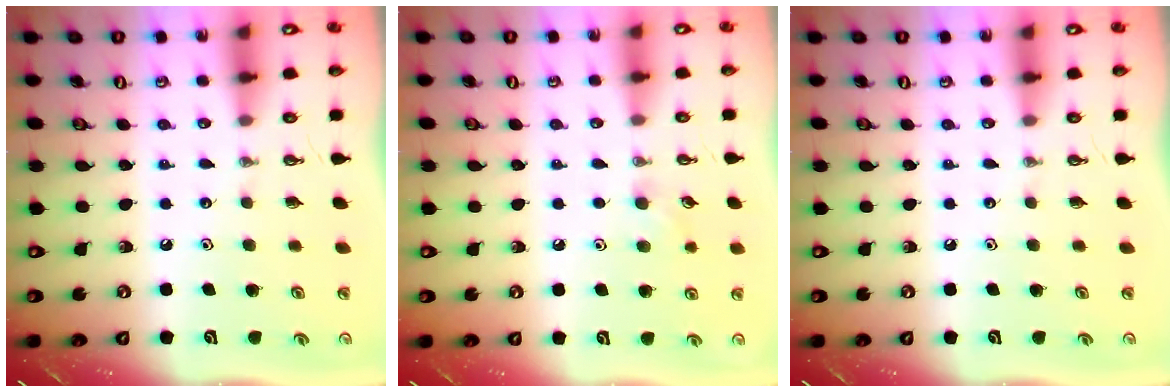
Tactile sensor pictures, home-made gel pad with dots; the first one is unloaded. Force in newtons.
{"total": 6.1, "press": 6.0, "slide": 1.3}
{"total": 0.0}